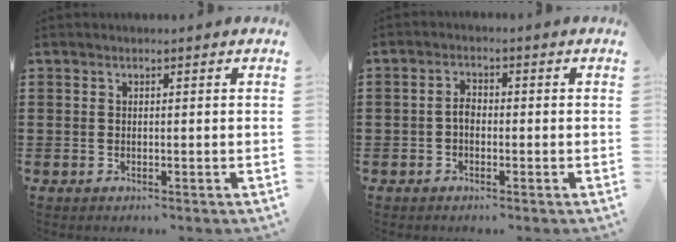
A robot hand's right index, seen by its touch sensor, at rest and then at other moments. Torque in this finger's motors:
{"motor_torque": [0.63, -0.55, 0.38, 0.09]}